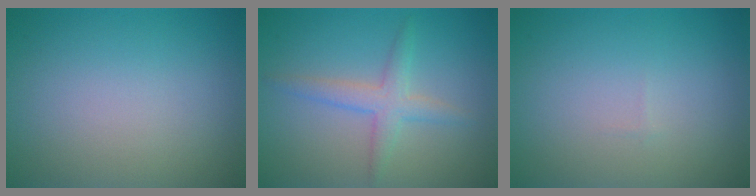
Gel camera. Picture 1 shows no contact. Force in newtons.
{"total": 2.7, "press": 2.7, "slide": 0.1}
{"total": 0.0}